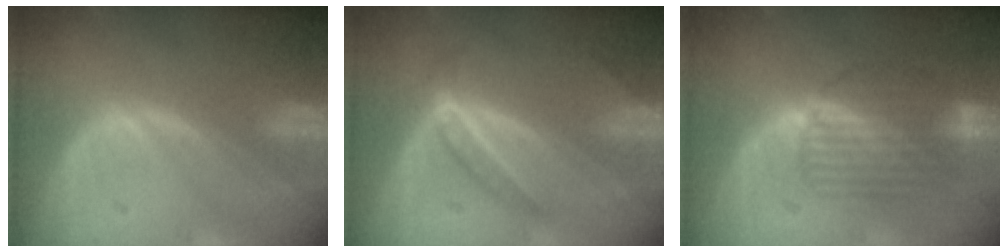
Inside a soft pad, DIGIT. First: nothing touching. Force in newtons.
{"total": 4.0, "press": 3.9, "slide": 0.7}
{"total": 8.0, "press": 7.6, "slide": 2.7}